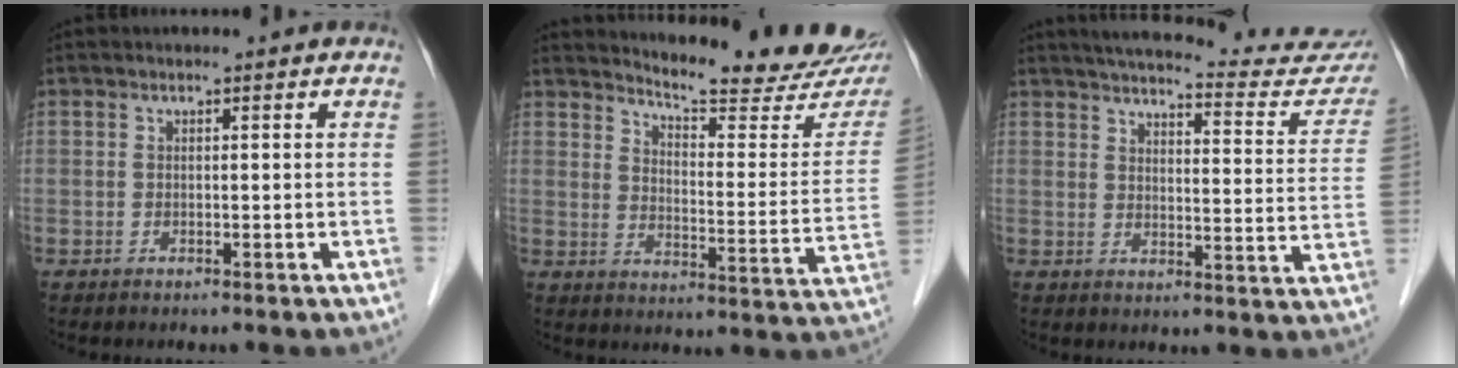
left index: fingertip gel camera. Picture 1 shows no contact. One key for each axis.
{"total": 19.3, "fx": 17.8, "fy": 2.2, "fz": 7.0, "tx": -0.092, "ty": -0.087, "tz": 0.215}
{"total": 23.3, "fx": 21.7, "fy": 3.4, "fz": 7.8, "tx": -0.096, "ty": -0.060, "tz": 0.249}